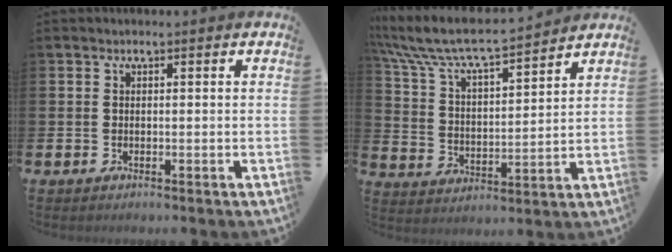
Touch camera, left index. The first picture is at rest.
{"total": 8.3, "force": [7.8, 0.8, 2.8], "torque": [-0.094, -0.058, 0.131]}